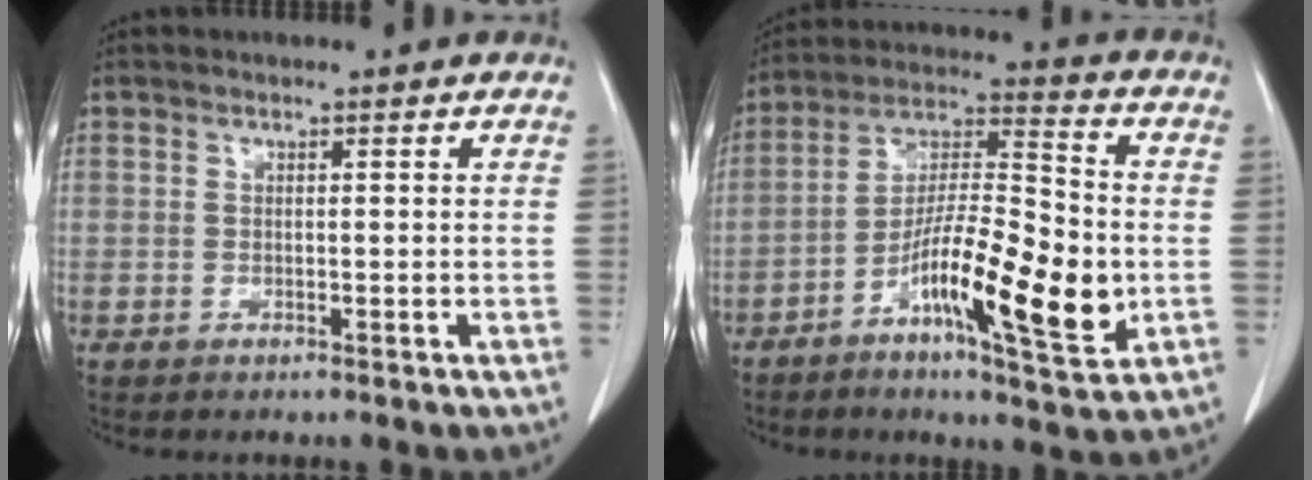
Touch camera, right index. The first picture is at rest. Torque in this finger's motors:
{"motor_torque": [1.34, -0.80, 0.86, 0.21]}